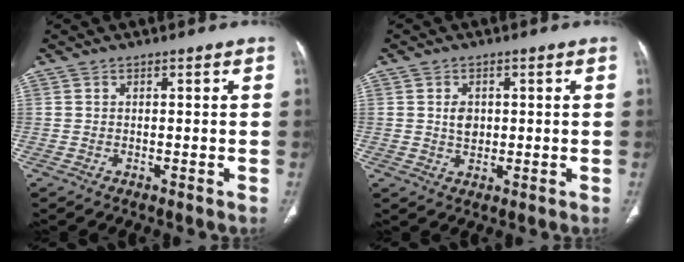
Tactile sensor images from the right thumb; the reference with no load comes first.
{"total": 3.2, "force": [0.5, 2.4, 2.1], "torque": [-0.023, -0.002, 0.010]}